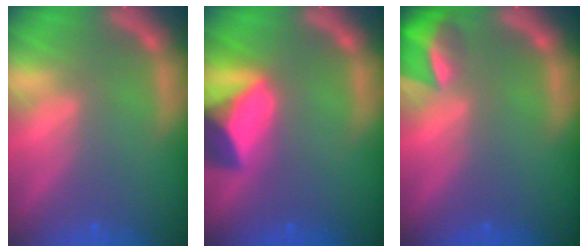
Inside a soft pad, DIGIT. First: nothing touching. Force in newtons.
{"total": 8.0}
{"total": 4.4}